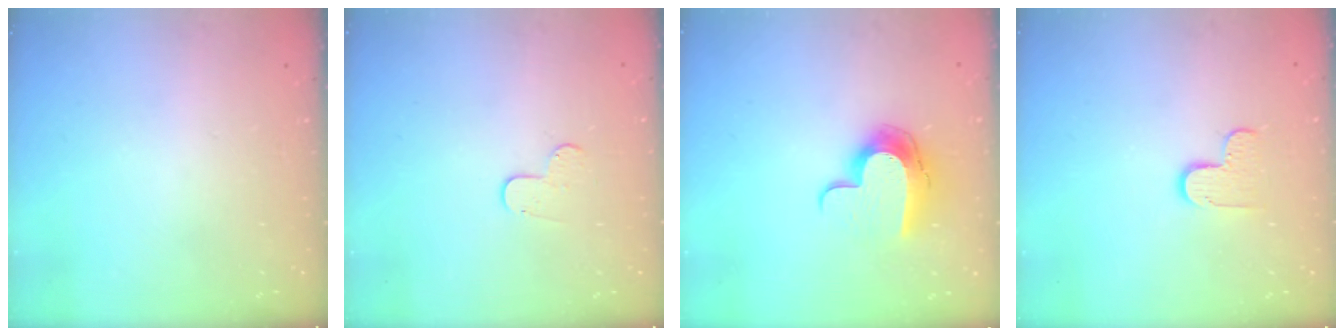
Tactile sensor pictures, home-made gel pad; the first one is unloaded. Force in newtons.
{"total": 4.5, "press": 4.5, "slide": 0.4}
{"total": 11.3, "press": 11.3, "slide": 0.2}
{"total": 6.1, "press": 6.1, "slide": 0.4}